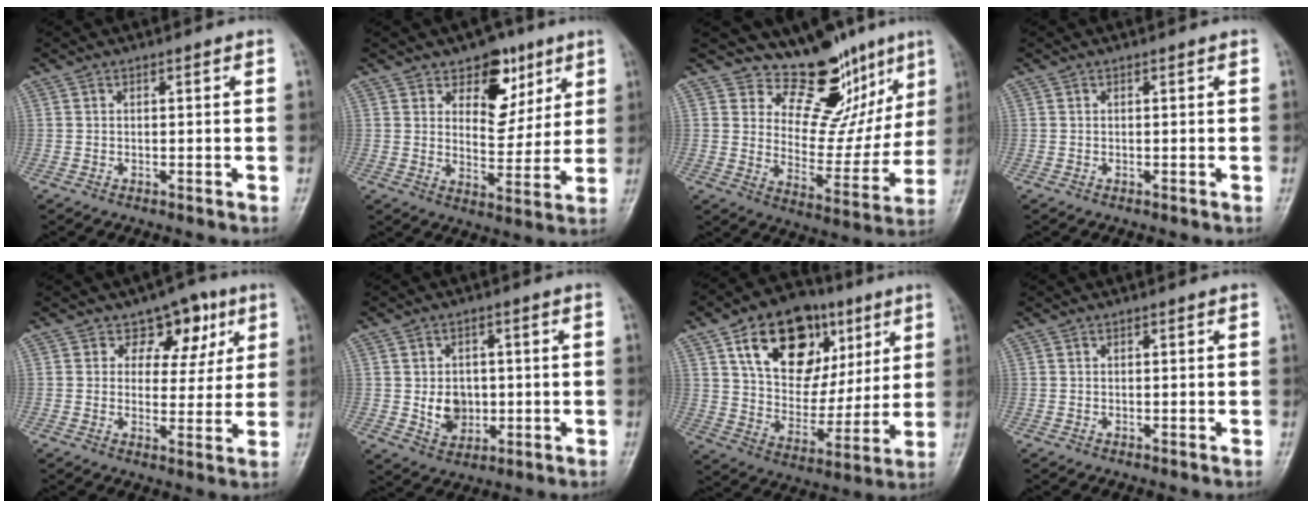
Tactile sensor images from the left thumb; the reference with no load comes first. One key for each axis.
{"total": 10.3, "fx": 5.5, "fy": 6.5, "fz": 5.7, "tx": -0.042, "ty": -0.029, "tz": 0.085}
{"total": 13.9, "fx": 10.6, "fy": 6.9, "fz": 5.7, "tx": -0.020, "ty": -0.076, "tz": 0.168}
{"total": 0.0}
{"total": 7.9, "fx": 3.8, "fy": 5.7, "fz": 3.9, "tx": -0.005, "ty": -0.010, "tz": 0.048}
{"total": 6.5, "fx": -0.3, "fy": 5.3, "fz": 3.8, "tx": -0.032, "ty": -0.001, "tz": 0.003}
{"total": 21.6, "fx": 9.5, "fy": 14.2, "fz": 13.2, "tx": -0.167, "ty": -0.019, "tz": 0.158}
{"total": 0.0}